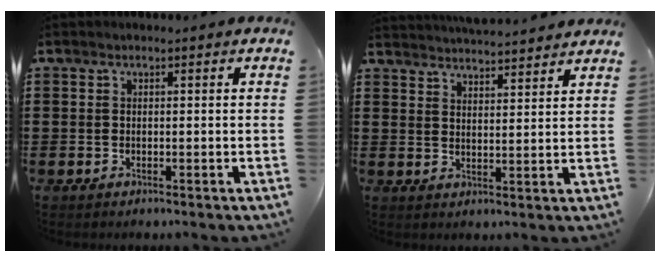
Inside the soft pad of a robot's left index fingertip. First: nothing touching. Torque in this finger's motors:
{"motor_torque": [2.14, 0.00, 0.71, 0.14]}